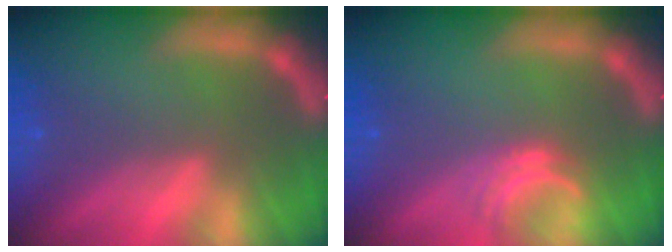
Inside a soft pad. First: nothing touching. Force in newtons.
{"total": 2.5}